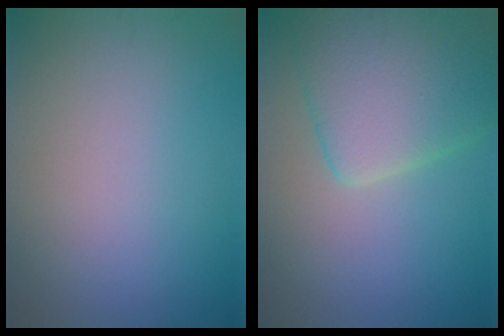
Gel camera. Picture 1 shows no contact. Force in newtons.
{"total": 7.3, "press": 7.3, "slide": 0.4}